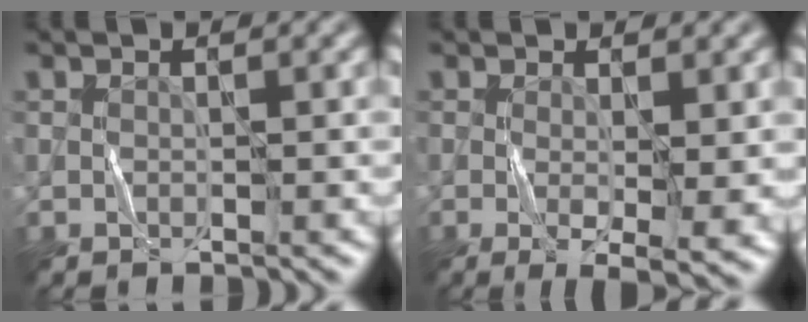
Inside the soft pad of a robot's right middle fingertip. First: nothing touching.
{"total": 4.6, "force": [-0.7, 0.9, 4.5], "torque": [-0.074, -0.016, -0.005]}